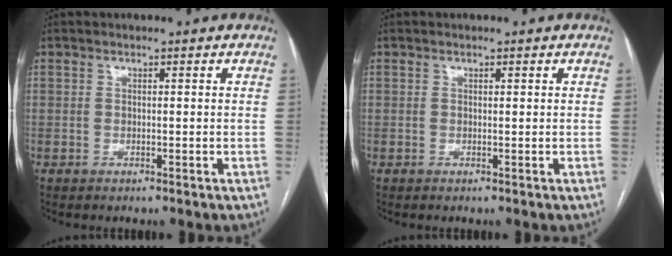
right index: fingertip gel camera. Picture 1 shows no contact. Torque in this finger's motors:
{"motor_torque": [0.21, 0.04, 0.03, 0.01]}